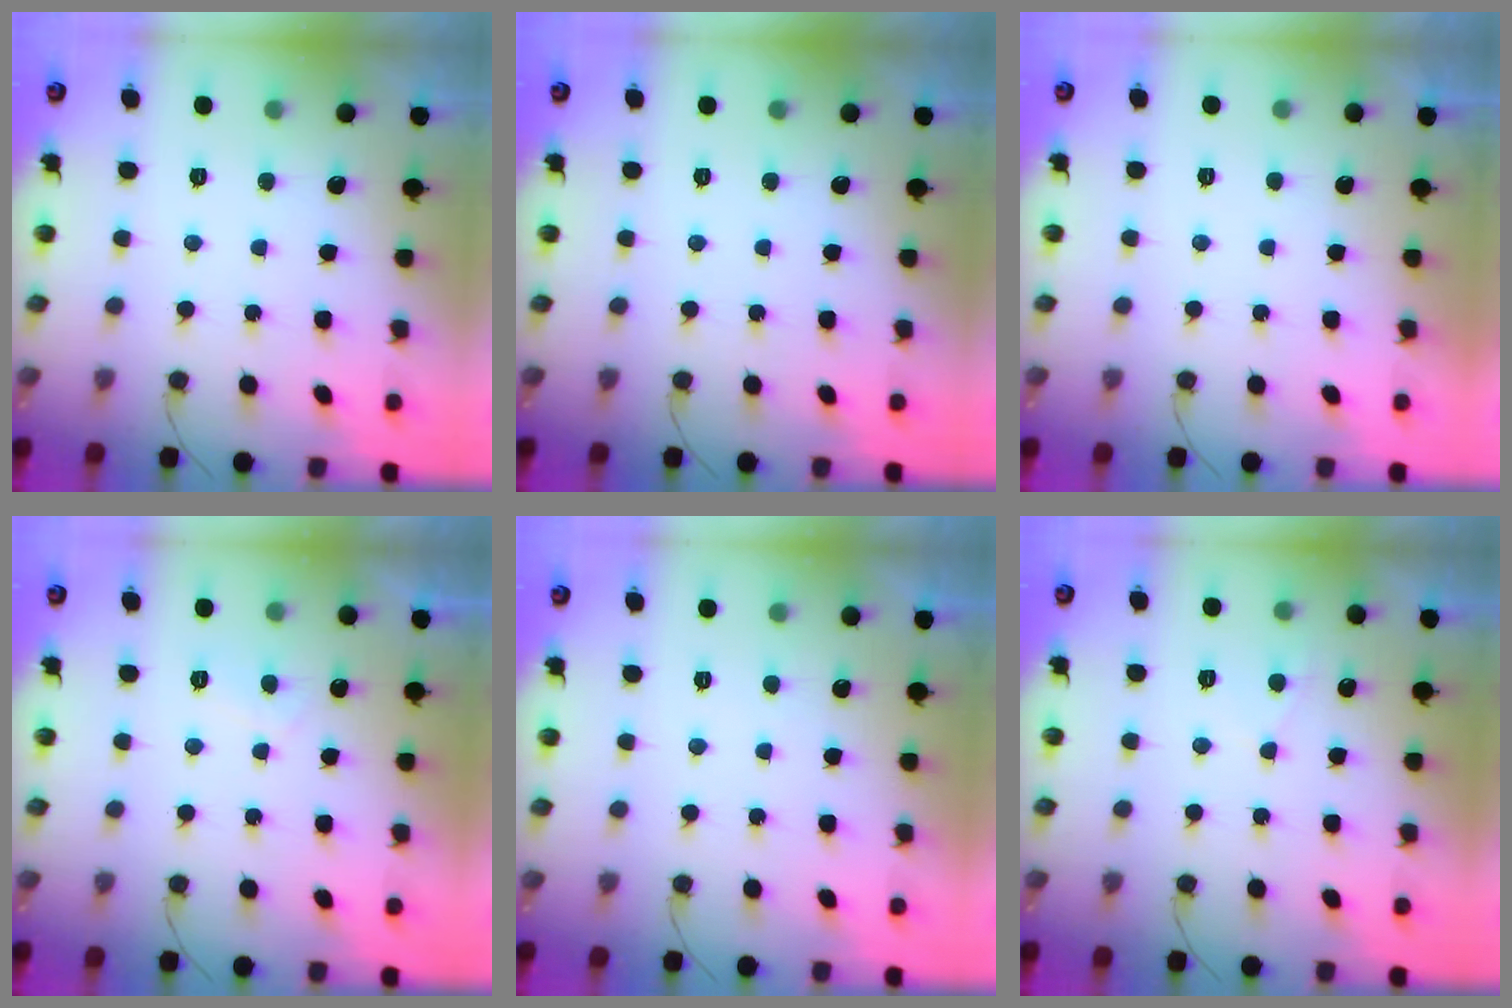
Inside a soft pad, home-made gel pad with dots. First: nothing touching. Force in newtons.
{"total": 0.0}
{"total": 2.3, "press": 2.2, "slide": 0.4}
{"total": 1.8, "press": 1.6, "slide": 0.8}
{"total": 0.9, "press": 0.8, "slide": 0.4}
{"total": 3.2, "press": 3.1, "slide": 0.6}